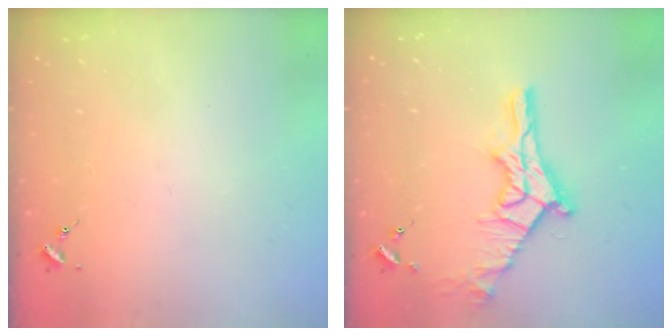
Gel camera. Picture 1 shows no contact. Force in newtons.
{"total": 16.0, "press": 16.0, "slide": 1.2}